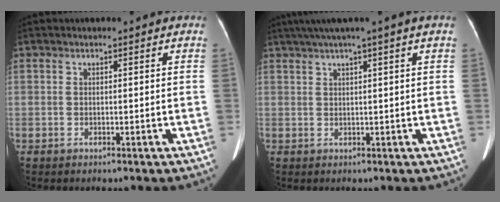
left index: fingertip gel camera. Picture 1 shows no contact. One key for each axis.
{"total": 5.3, "fx": 3.5, "fy": -1.4, "fz": 3.7, "tx": -0.062, "ty": 0.022, "tz": 0.061}